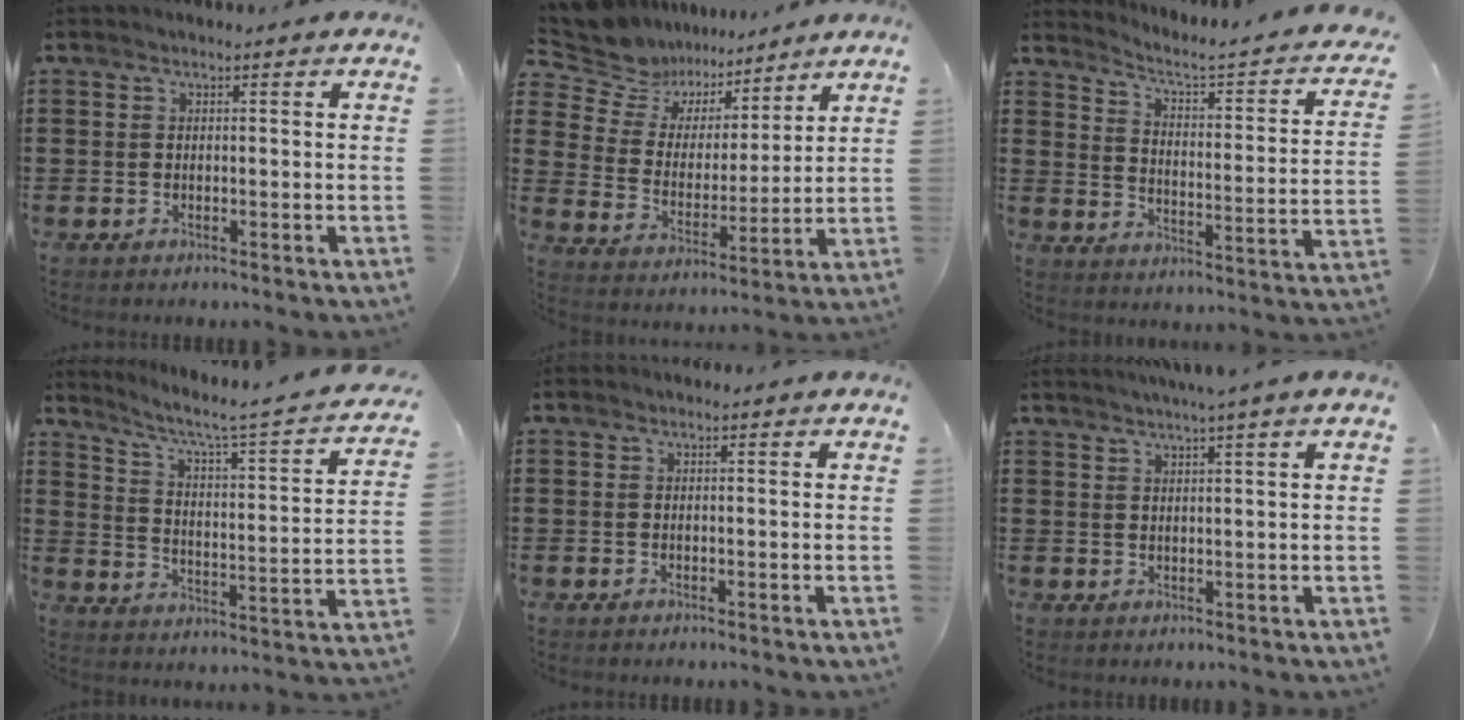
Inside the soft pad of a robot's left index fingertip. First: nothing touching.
{"total": 8.5, "force": [7.8, 3.5, 0.5], "torque": [-0.065, -0.051, 0.145]}
{"total": 2.6, "force": [1.7, 0.2, 2.0], "torque": [-0.056, -0.027, 0.013]}
{"total": 3.6, "force": [2.6, -0.2, 2.5], "torque": [-0.066, -0.036, 0.028]}
{"total": 0.0}
{"total": 2.2, "force": [1.6, -0.8, 1.1], "torque": [-0.024, -0.002, 0.028]}